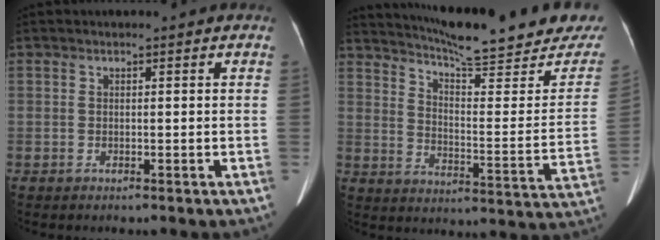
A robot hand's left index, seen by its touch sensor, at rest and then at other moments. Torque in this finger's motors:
{"motor_torque": [0.45, -0.90, 0.16, 0.10]}